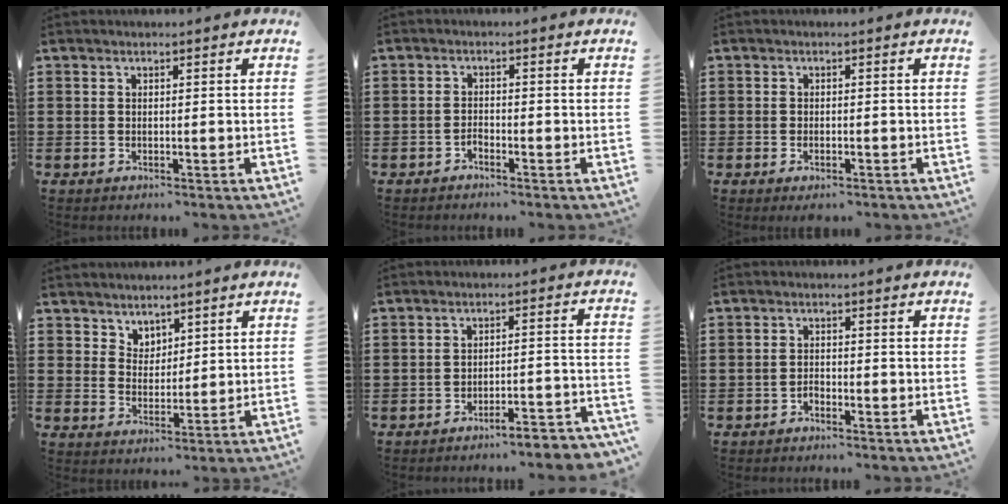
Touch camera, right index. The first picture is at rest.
{"total": 1.2, "force": [-1.1, 0.4, 0.4], "torque": [-0.011, -0.001, -0.021]}
{"total": 1.2, "force": [-0.8, 0.4, 0.8], "torque": [-0.017, -0.002, -0.014]}
{"total": 3.6, "force": [2.9, 2.1, -0.1], "torque": [-0.011, 0.001, 0.055]}
{"total": 4.0, "force": [-3.9, -0.3, 1.1], "torque": [-0.022, -0.008, -0.080]}
{"total": 1.3, "force": [-1.0, 0.6, 0.5], "torque": [-0.013, -0.002, -0.020]}